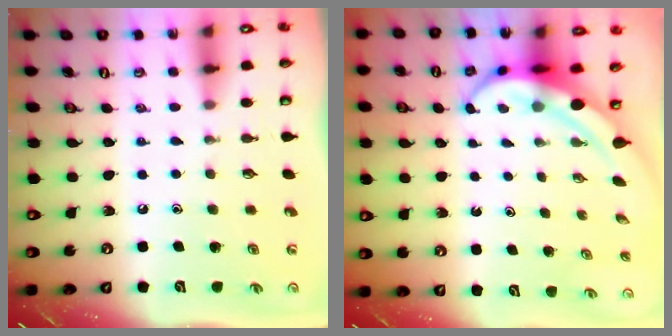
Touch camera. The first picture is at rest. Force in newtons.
{"total": 4.3, "press": 4.1, "slide": 1.1}